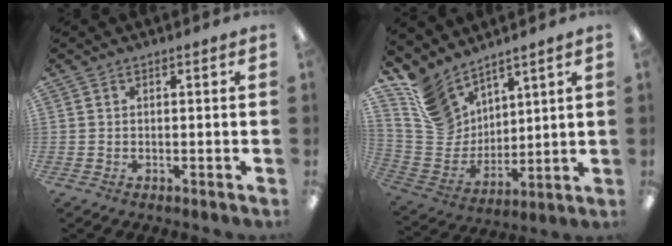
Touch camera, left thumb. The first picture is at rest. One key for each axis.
{"total": 12.6, "fx": 9.6, "fy": 7.6, "fz": 2.9, "tx": -0.094, "ty": -0.056, "tz": 0.199}